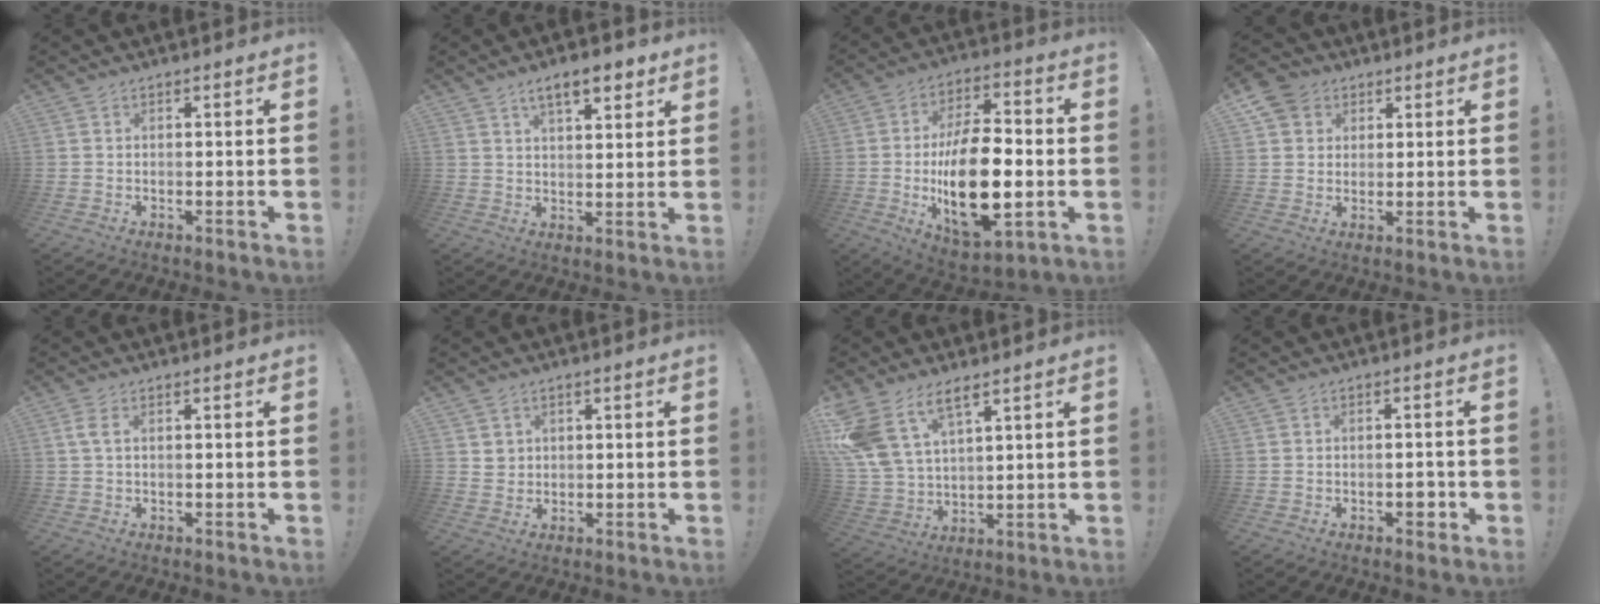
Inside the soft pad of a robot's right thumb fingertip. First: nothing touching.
{"total": 8.6, "force": [5.2, 3.2, 6.0], "torque": [-0.079, -0.019, 0.087]}
{"total": 23.3, "force": [-3.5, 12.0, 19.6], "torque": [-0.338, 0.004, -0.052]}
{"total": 6.8, "force": [3.4, 5.7, 1.6], "torque": [-0.017, -0.018, 0.067]}
{"total": 2.4, "force": [0.7, 0.7, 2.2], "torque": [-0.041, 0.003, 0.014]}
{"total": 2.9, "force": [1.6, 2.4, 0.5], "torque": [0.002, -0.007, 0.028]}
{"total": 12.2, "force": [7.9, 6.0, 7.1], "torque": [-0.163, -0.043, 0.154]}
{"total": 1.3, "force": [-0.7, 0.8, 0.9], "torque": [-0.004, -0.002, -0.013]}